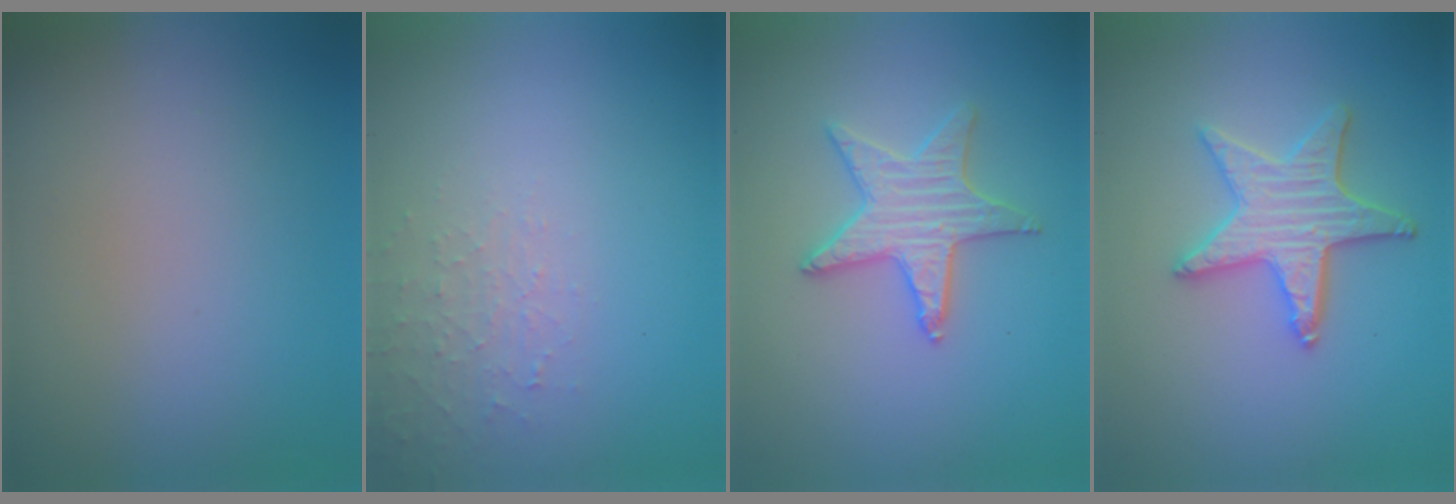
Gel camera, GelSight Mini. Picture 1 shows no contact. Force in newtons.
{"total": 1.8, "press": 1.8, "slide": 0.4}
{"total": 3.3, "press": 3.3, "slide": 0.3}
{"total": 3.8, "press": 3.6, "slide": 1.3}